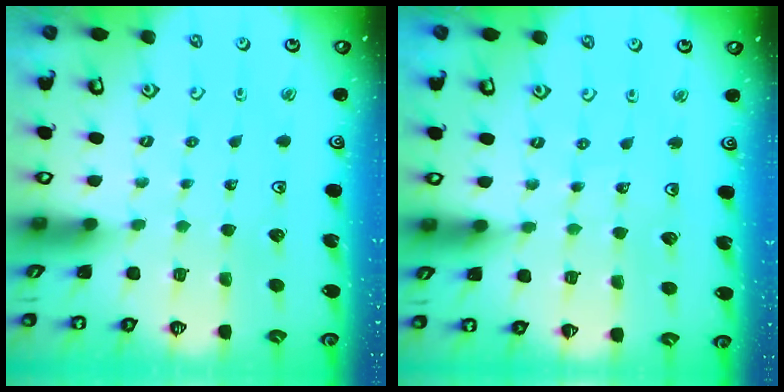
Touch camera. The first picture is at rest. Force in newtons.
{"total": 6.0, "press": 5.8, "slide": 1.7}